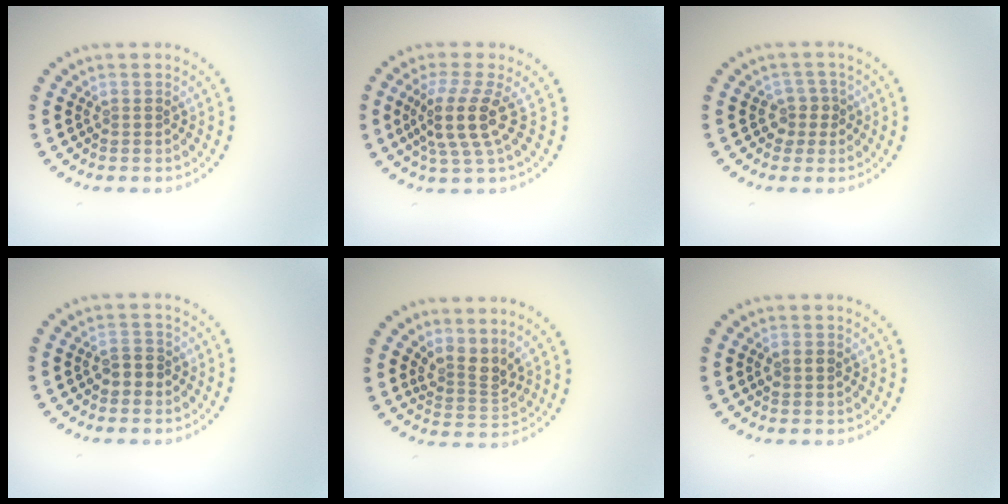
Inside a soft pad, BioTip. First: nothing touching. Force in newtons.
{"total": 4.0, "press": 3.0, "slide": 2.6}
{"total": 1.7, "press": 1.4, "slide": 1.0}
{"total": 1.9, "press": 1.8, "slide": 0.7}
{"total": 2.8, "press": 2.0, "slide": 1.9}
{"total": 1.6, "press": 1.6, "slide": 0.1}